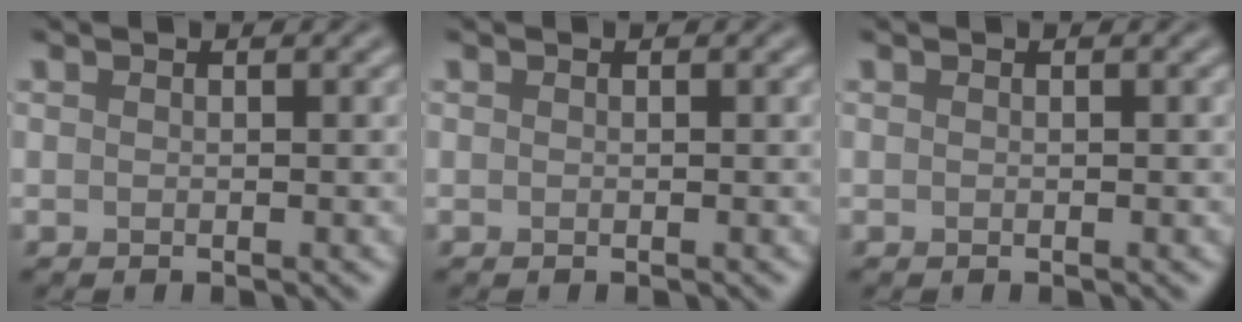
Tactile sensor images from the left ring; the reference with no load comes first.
{"total": 0.0}
{"total": 0.0}